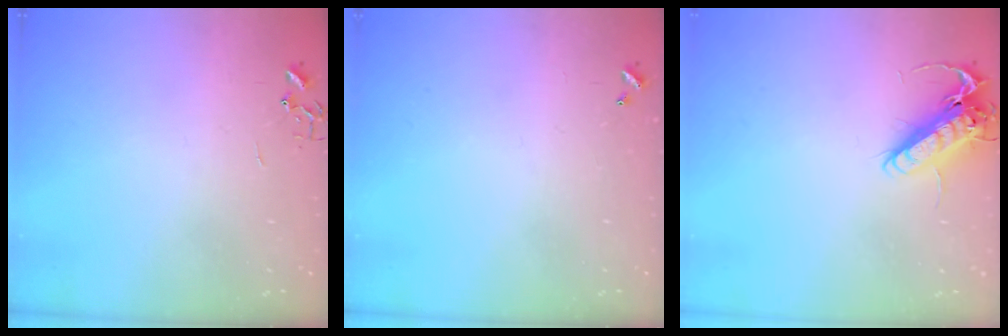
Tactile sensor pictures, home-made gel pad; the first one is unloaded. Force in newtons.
{"total": 0.0}
{"total": 13.8, "press": 13.6, "slide": 2.3}